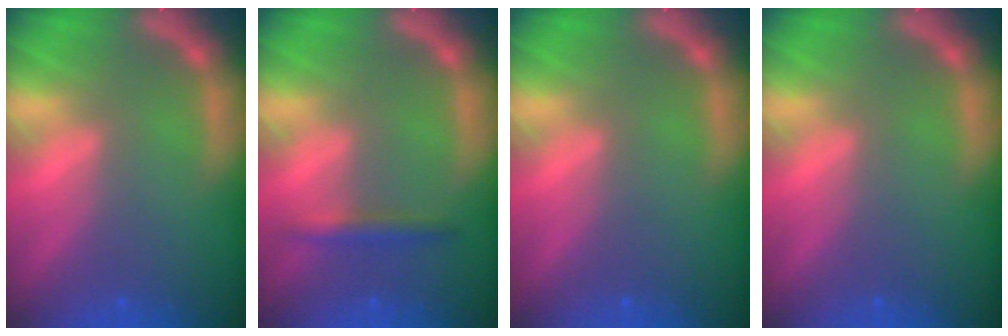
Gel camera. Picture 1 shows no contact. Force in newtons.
{"total": 1.9}
{"total": 0.0}
{"total": 0.0}